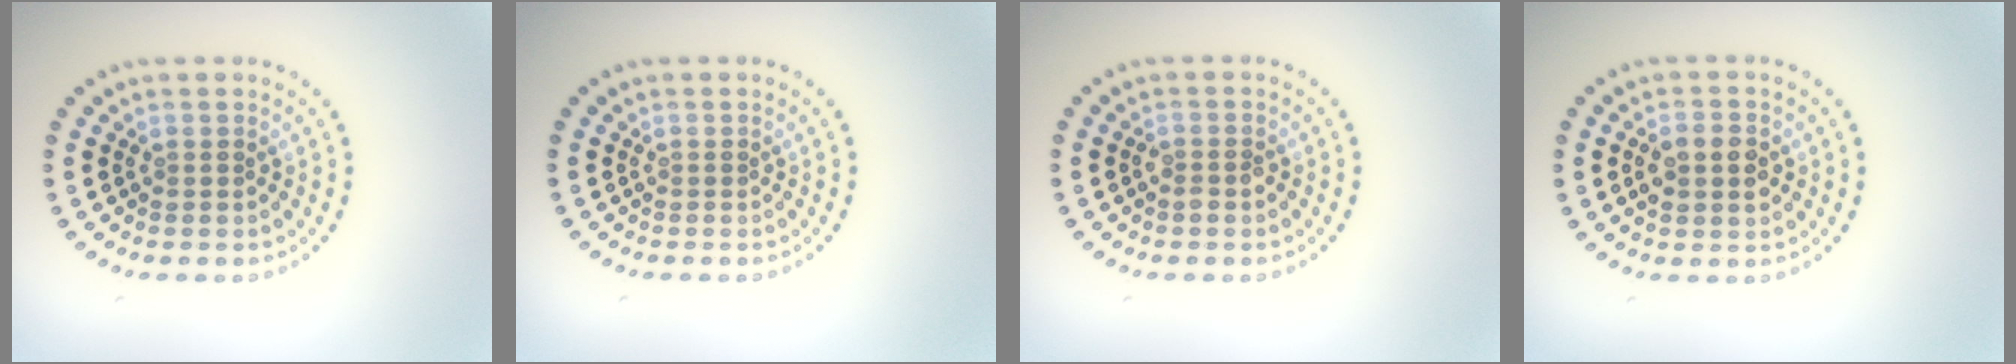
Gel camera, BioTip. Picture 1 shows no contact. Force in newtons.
{"total": 0.0}
{"total": 1.1, "press": 1.0, "slide": 0.4}
{"total": 2.9, "press": 2.9, "slide": 0.1}